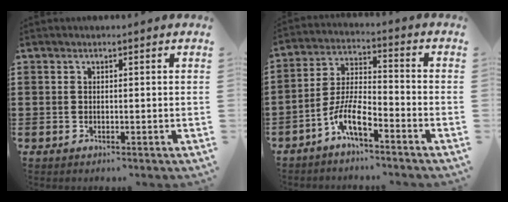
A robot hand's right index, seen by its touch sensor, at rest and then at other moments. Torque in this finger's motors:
{"motor_torque": [1.24, 0.90, 0.27, 0.15]}